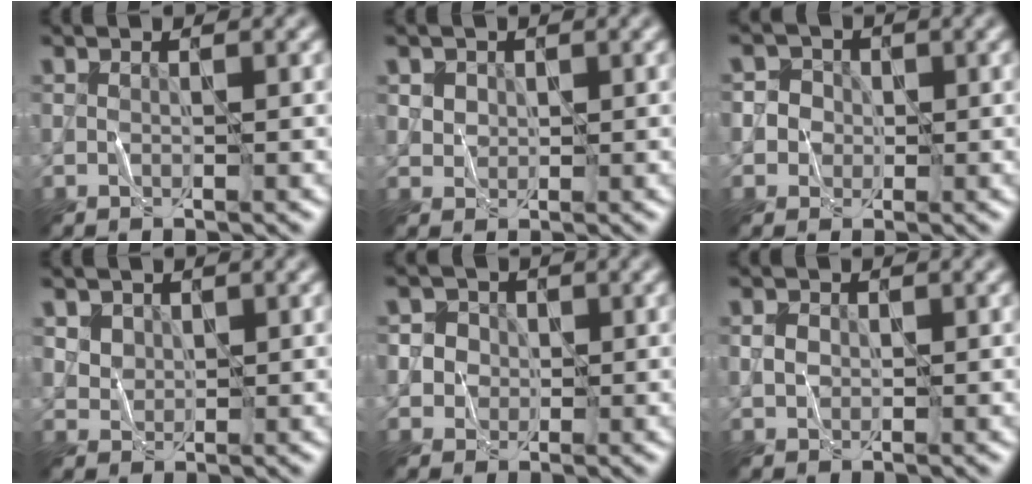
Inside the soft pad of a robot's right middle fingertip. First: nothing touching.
{"total": 3.0, "force": [1.5, 2.3, 1.2], "torque": [-0.035, 0.001, 0.034]}
{"total": 3.7, "force": [0.4, 3.5, 1.0], "torque": [0.009, 0.022, -0.006]}
{"total": 3.3, "force": [1.9, 2.4, 1.4], "torque": [-0.049, -0.002, 0.049]}
{"total": 4.0, "force": [0.8, 3.8, 1.2], "torque": [-0.002, 0.020, 0.004]}
{"total": 1.3, "force": [0.1, 1.1, 0.6], "torque": [-0.009, 0.001, -0.001]}